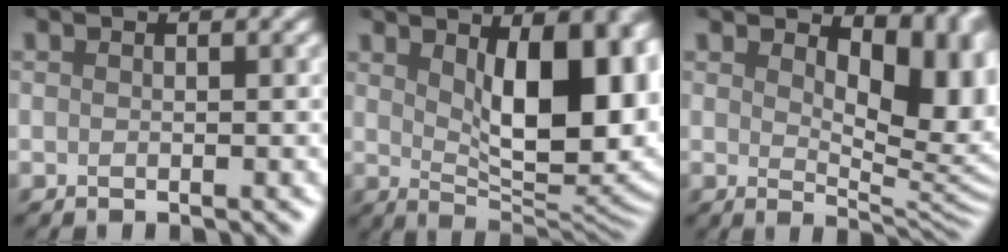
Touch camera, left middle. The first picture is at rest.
{"total": 11.1, "force": [2.3, 4.5, 9.9], "torque": [-0.099, 0.001, 0.039]}
{"total": 8.9, "force": [2.7, 4.1, 7.5], "torque": [-0.116, -0.012, 0.049]}